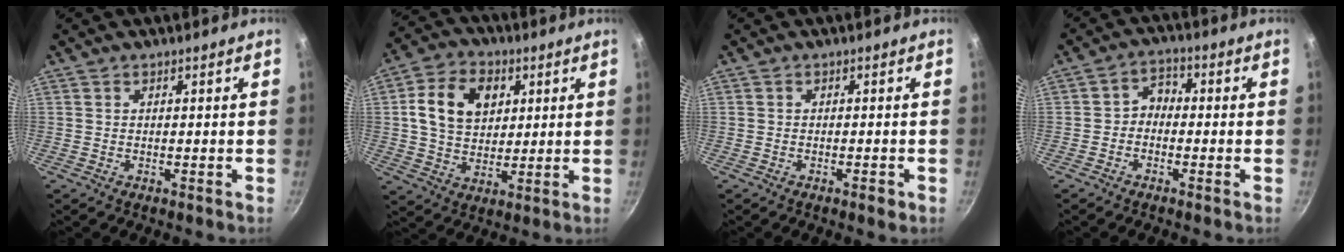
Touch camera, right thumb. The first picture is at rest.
{"total": 12.7, "force": [3.3, 9.4, 7.9], "torque": [-0.117, 0.000, 0.050]}
{"total": 1.7, "force": [-0.9, 0.6, 1.2], "torque": [-0.022, 0.009, -0.014]}
{"total": 3.6, "force": [-1.2, 2.7, 1.9], "torque": [-0.015, 0.024, -0.030]}